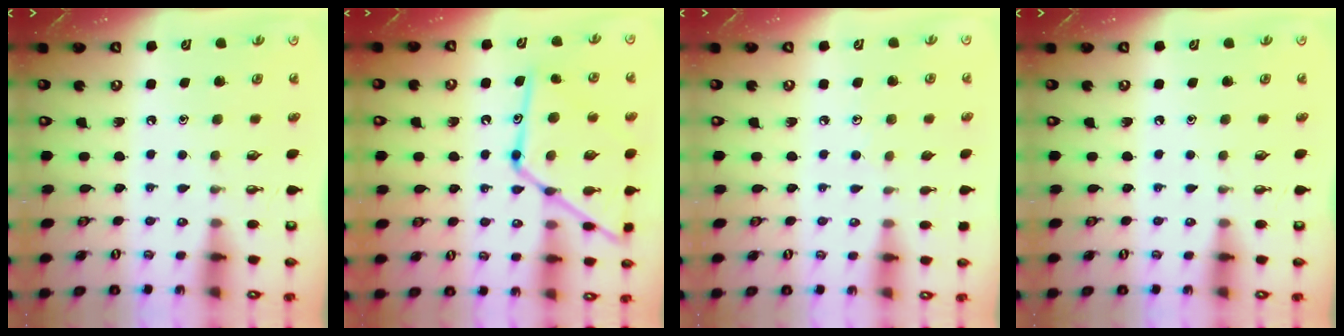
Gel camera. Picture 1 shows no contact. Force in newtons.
{"total": 19.2, "press": 19.1, "slide": 1.5}
{"total": 4.7, "press": 4.7, "slide": 0.5}
{"total": 0.0}